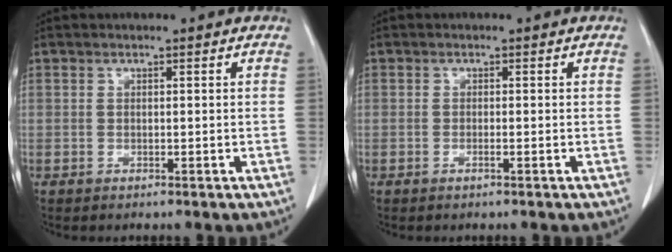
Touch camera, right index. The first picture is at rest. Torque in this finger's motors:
{"motor_torque": [-0.14, 0.10, -0.01, -0.01]}